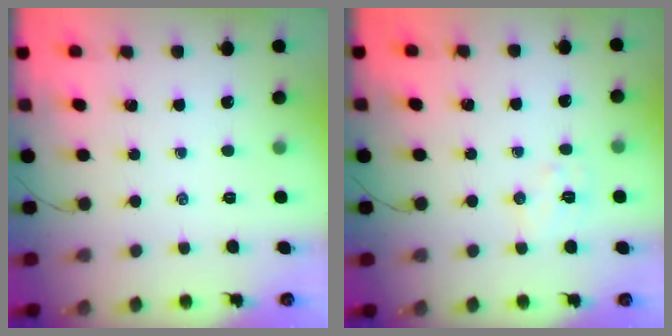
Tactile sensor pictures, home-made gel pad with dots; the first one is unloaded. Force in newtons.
{"total": 6.8, "press": 6.8, "slide": 0.9}